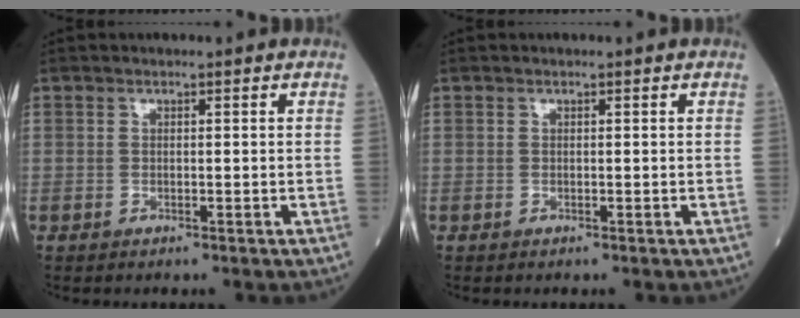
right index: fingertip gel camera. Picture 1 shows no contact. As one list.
[{"total": 0.0}]